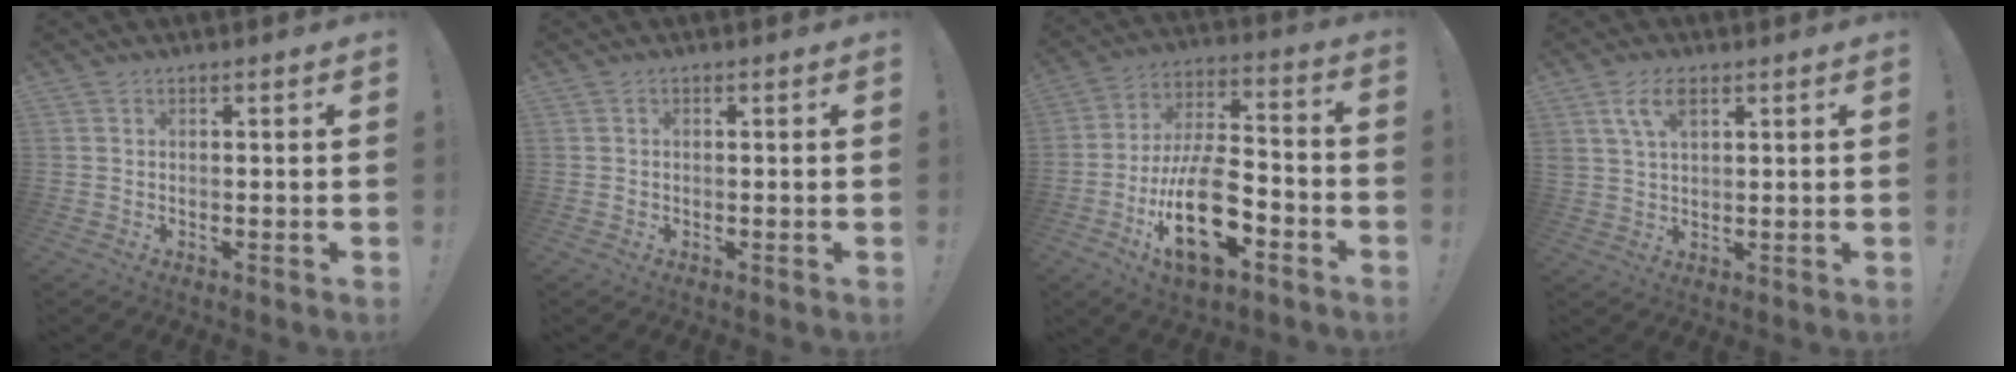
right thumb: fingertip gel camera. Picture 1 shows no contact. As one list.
[{"total": 0.5, "force": [-0.2, 0.5, 0.1], "torque": [-0.006, 0.004, -0.002]}, {"total": 22.0, "force": [-8.5, 10.4, 17.3], "torque": [-0.322, 0.052, -0.133]}, {"total": 6.6, "force": [3.3, 3.3, 4.7], "torque": [-0.087, -0.001, 0.061]}]